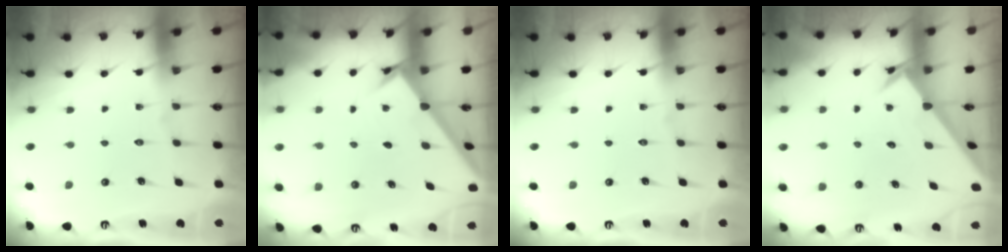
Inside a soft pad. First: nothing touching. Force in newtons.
{"total": 1.8, "press": 1.8, "slide": 0.2}
{"total": 0.0}
{"total": 2.5, "press": 2.5, "slide": 0.2}